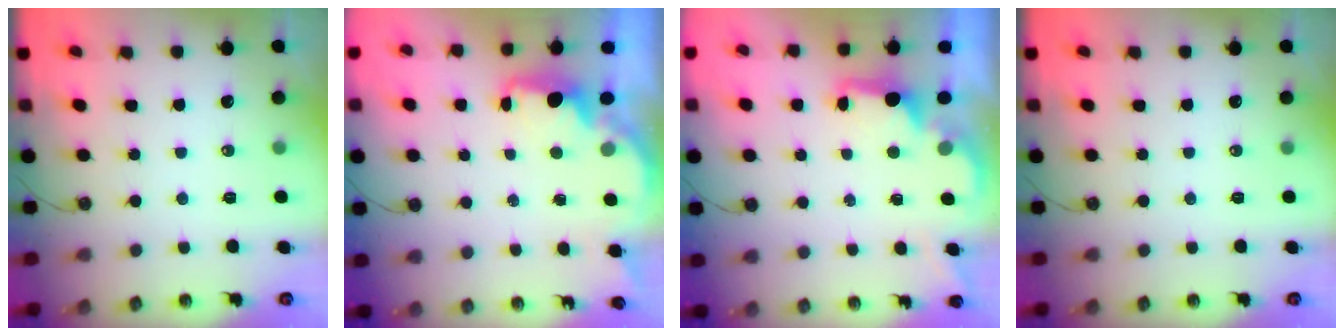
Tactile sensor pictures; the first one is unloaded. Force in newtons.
{"total": 2.2, "press": 2.1, "slide": 0.6}
{"total": 2.1, "press": 1.9, "slide": 0.8}
{"total": 0.0}